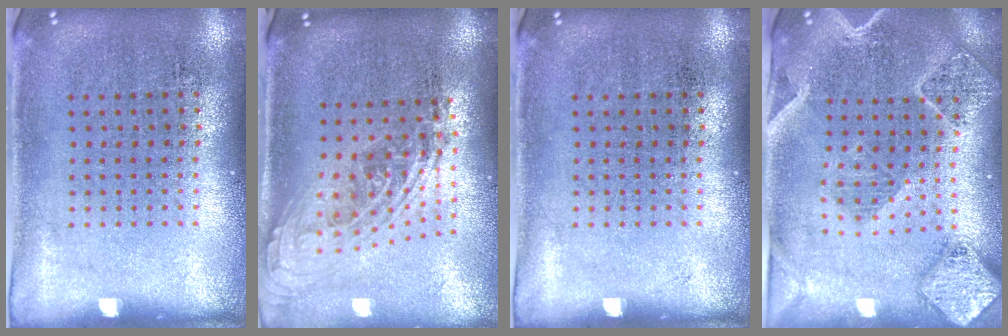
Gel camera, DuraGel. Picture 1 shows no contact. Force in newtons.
{"total": 2.1, "press": 1.6, "slide": 1.4}
{"total": 0.0}
{"total": 2.4, "press": 2.2, "slide": 0.8}